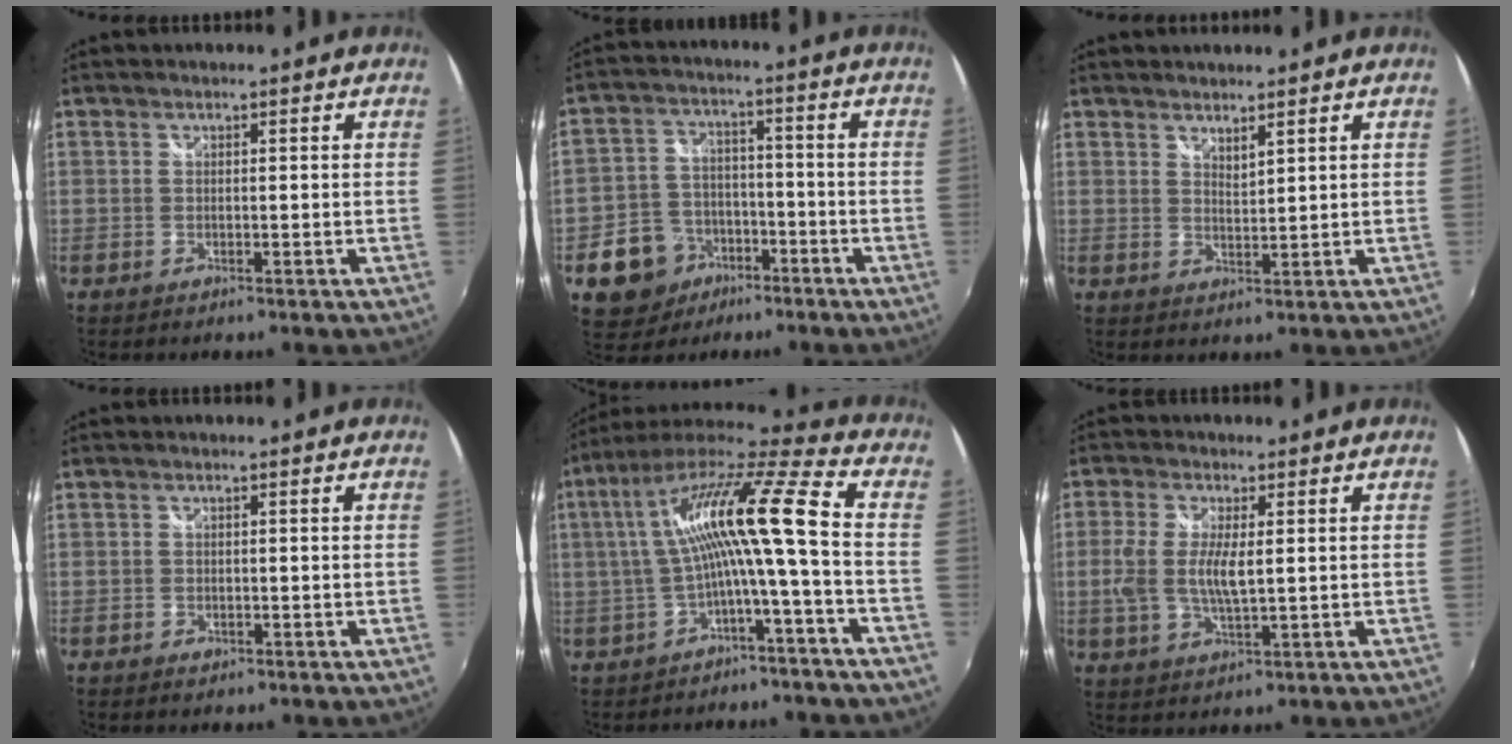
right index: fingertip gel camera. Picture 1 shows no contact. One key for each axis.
{"total": 10.8, "fx": -5.7, "fy": 8.7, "fz": 3.0, "tx": -0.090, "ty": 0.025, "tz": -0.076}
{"total": 2.4, "fx": 2.2, "fy": 0.4, "fz": 1.1, "tx": -0.018, "ty": 0.000, "tz": 0.036}
{"total": 1.0, "fx": -0.5, "fy": 0.8, "fz": 0.3, "tx": -0.007, "ty": -0.002, "tz": -0.006}
{"total": 14.9, "fx": -1.3, "fy": 0.2, "fz": 14.8, "tx": -0.278, "ty": 0.015, "tz": -0.020}
{"total": 6.9, "fx": 0.2, "fy": 2.5, "fz": 6.5, "tx": -0.135, "ty": -0.005, "tz": 0.001}